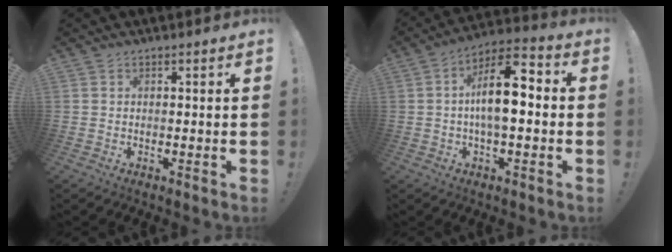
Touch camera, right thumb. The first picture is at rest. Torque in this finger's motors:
{"motor_torque": [2.12, 2.04, 1.49, -0.35, 0.08]}